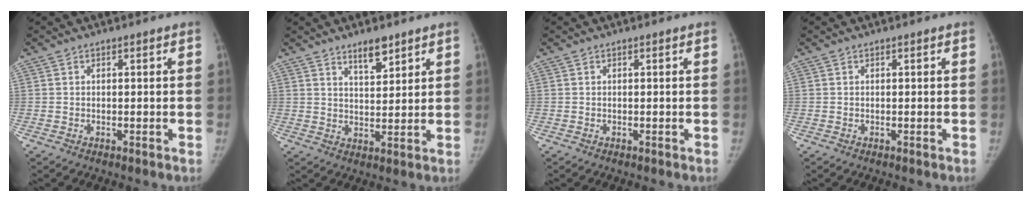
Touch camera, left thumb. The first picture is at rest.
{"total": 5.3, "force": [3.9, 1.8, 3.1], "torque": [-0.034, -0.032, 0.067]}
{"total": 0.0}
{"total": 0.0}